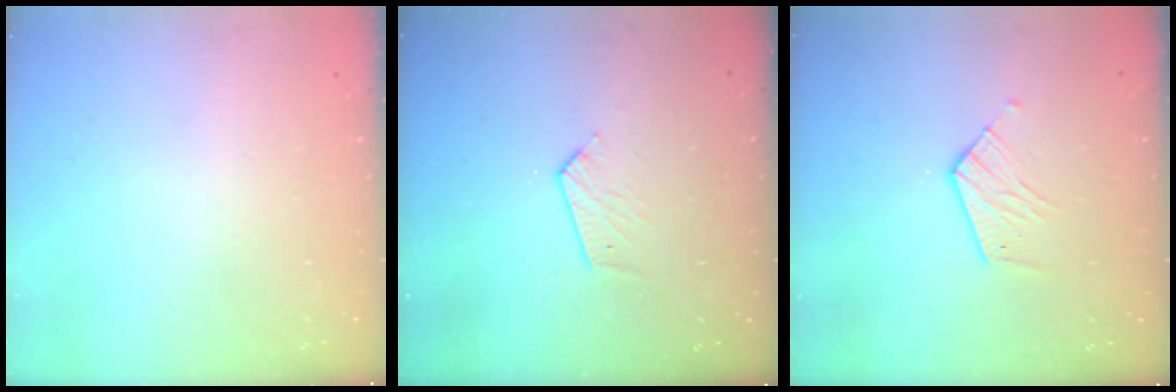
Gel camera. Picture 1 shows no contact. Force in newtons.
{"total": 3.7, "press": 3.6, "slide": 0.3}
{"total": 6.9, "press": 6.9, "slide": 0.2}